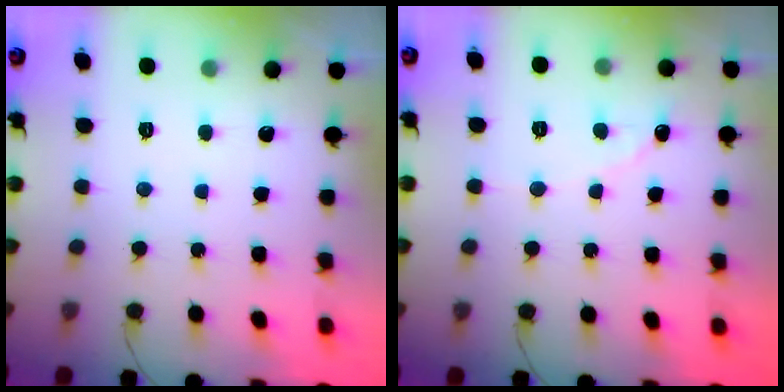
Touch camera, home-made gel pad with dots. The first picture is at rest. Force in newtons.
{"total": 0.7, "press": 0.7, "slide": 0.0}